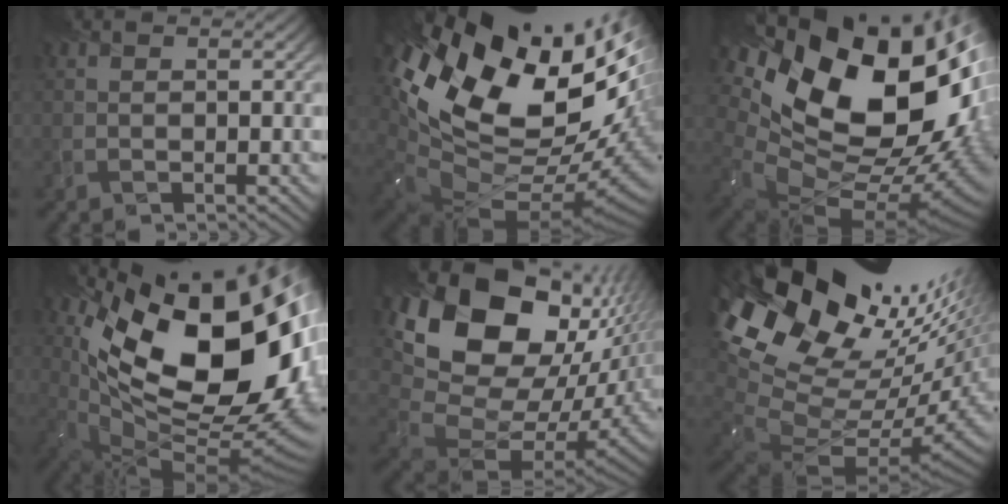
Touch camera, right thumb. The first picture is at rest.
{"total": 19.5, "force": [5.3, 11.9, 14.6], "torque": [-0.268, -0.008, 0.136]}
{"total": 21.4, "force": [5.2, 13.6, 15.7], "torque": [-0.292, -0.033, 0.135]}
{"total": 20.9, "force": [5.1, 11.5, 16.7], "torque": [-0.293, -0.019, 0.123]}
{"total": 18.5, "force": [5.7, 12.4, 12.5], "torque": [-0.254, -0.015, 0.126]}
{"total": 18.9, "force": [6.5, 10.4, 14.4], "torque": [-0.256, 0.001, 0.157]}